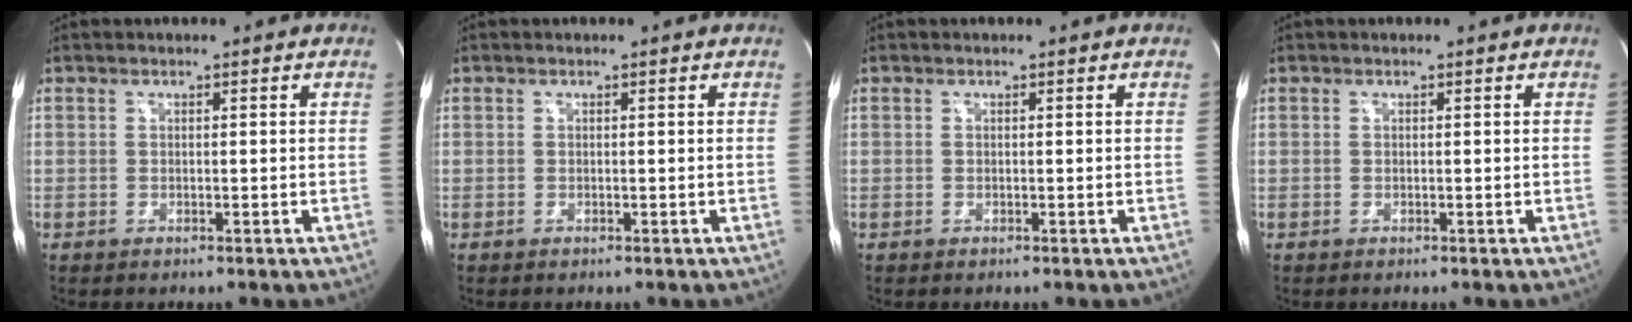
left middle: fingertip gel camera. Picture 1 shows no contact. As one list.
[{"total": 0.0}, {"total": 0.0}, {"total": 0.0}]